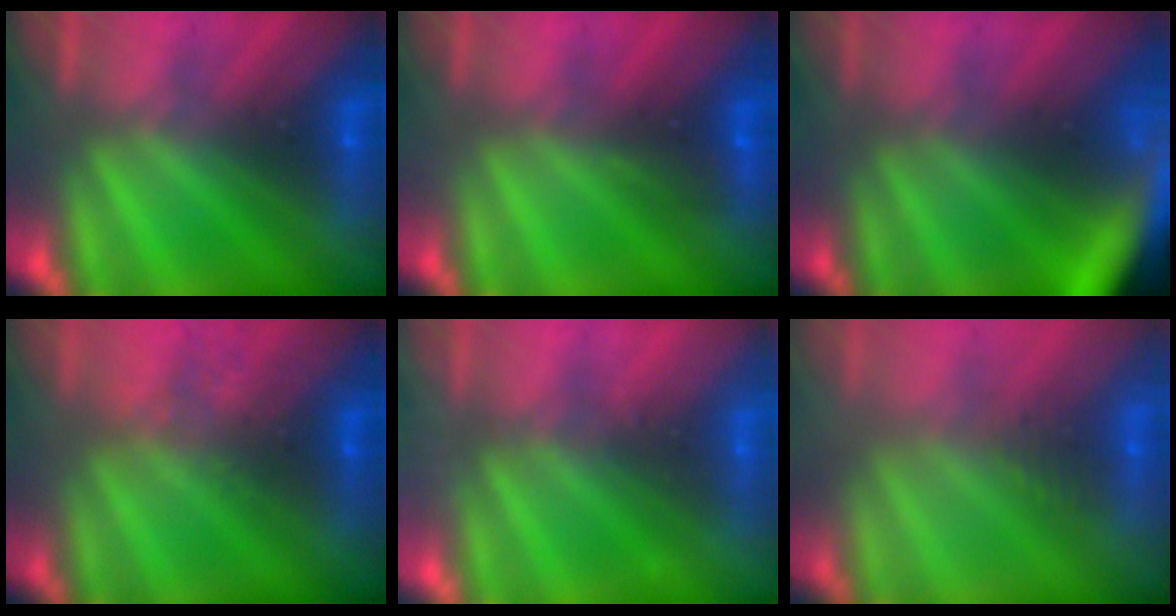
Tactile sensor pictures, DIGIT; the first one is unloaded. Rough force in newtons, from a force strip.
{"total": 2.9}
{"total": 7.7}
{"total": 2.4}
{"total": 2.1}
{"total": 2.6}